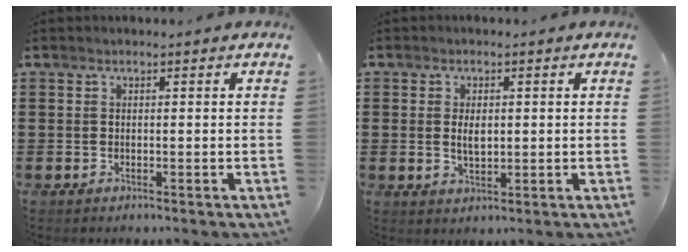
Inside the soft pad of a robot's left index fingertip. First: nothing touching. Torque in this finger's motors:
{"motor_torque": [1.12, 1.02, 0.41, 0.04]}